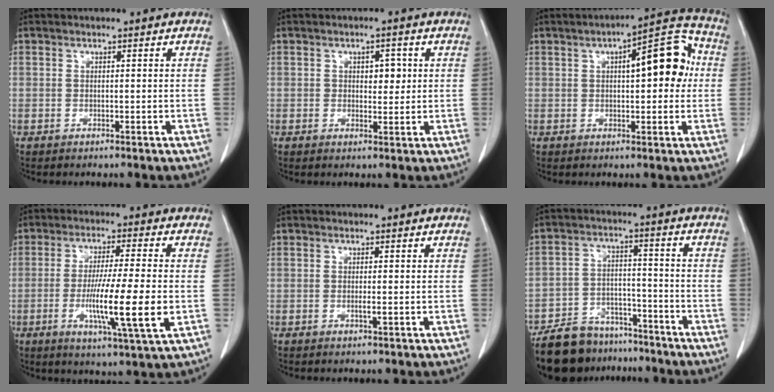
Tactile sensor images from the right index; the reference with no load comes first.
{"total": 3.0, "force": [0.9, 1.8, 2.3], "torque": [-0.023, 0.005, 0.015]}
{"total": 11.2, "force": [2.0, 3.4, 10.5], "torque": [-0.140, 0.035, 0.023]}
{"total": 12.0, "force": [-2.4, -0.4, 11.8], "torque": [-0.202, -0.022, -0.046]}
{"total": 0.7, "force": [-0.1, -0.1, 0.7], "torque": [-0.010, 0.000, 0.000]}
{"total": 12.6, "force": [-10.7, 5.8, 3.2], "torque": [-0.056, 0.019, -0.174]}